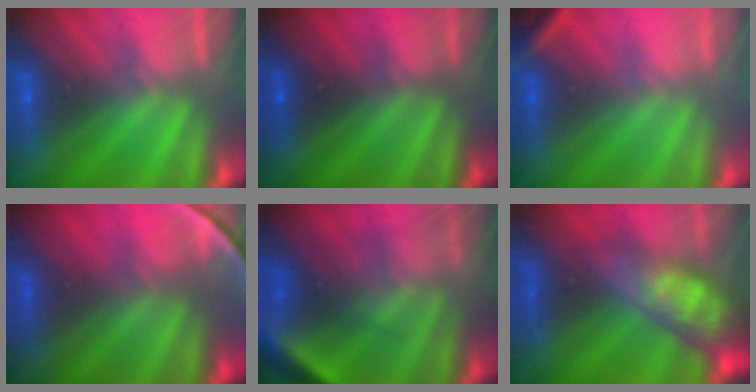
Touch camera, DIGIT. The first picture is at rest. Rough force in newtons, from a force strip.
{"total": 2.4}
{"total": 2.5}
{"total": 7.8}
{"total": 4.7}
{"total": 5.8}